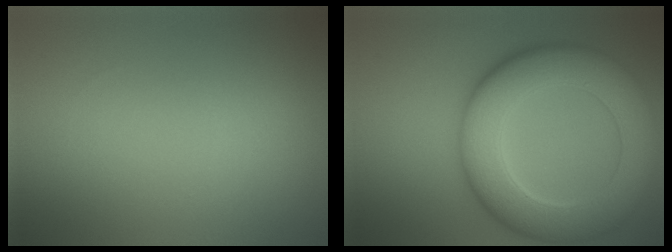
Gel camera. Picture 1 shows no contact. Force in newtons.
{"total": 10.2, "press": 10.2, "slide": 0.6}